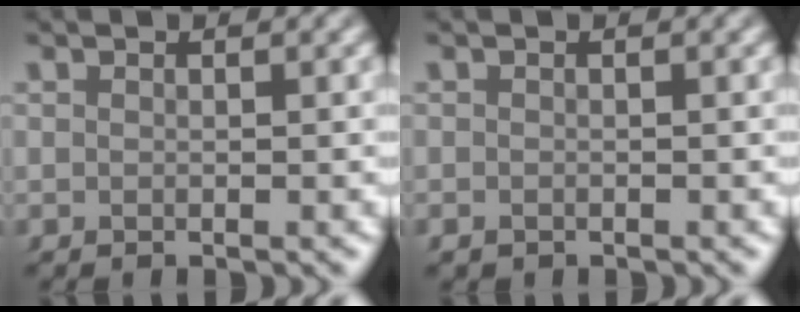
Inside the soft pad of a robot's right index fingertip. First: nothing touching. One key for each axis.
{"total": 0.7, "fx": -0.5, "fy": 0.5, "fz": -0.1, "tx": -0.004, "ty": -0.007, "tz": -0.008}